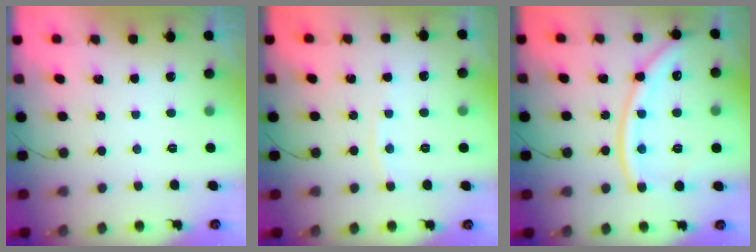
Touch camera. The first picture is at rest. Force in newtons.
{"total": 3.6, "press": 3.6, "slide": 0.5}
{"total": 15.0, "press": 14.9, "slide": 1.8}